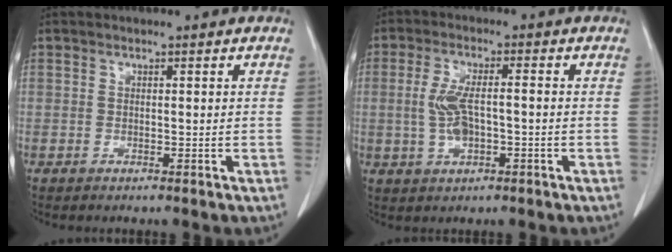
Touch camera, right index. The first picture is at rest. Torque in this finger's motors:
{"motor_torque": [0.31, -0.01, 0.14, 0.06]}